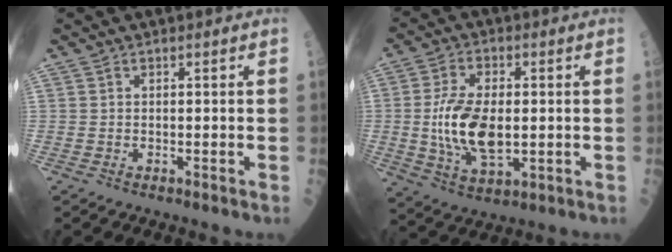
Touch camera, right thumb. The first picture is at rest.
{"total": 12.9, "force": [-0.5, 6.5, 11.2], "torque": [-0.209, -0.007, -0.004]}